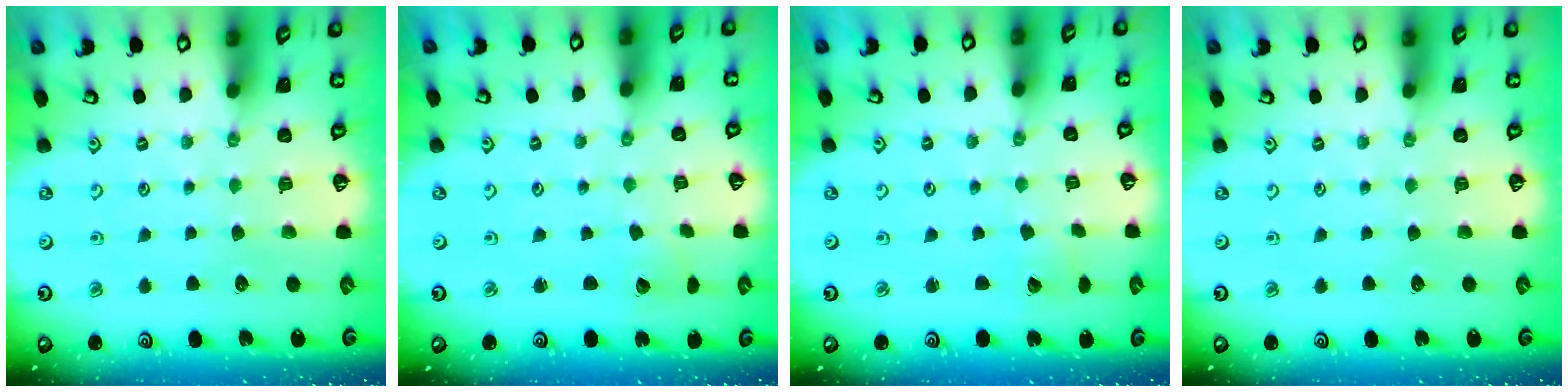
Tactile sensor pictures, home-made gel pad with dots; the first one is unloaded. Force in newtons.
{"total": 2.5, "press": 2.5, "slide": 0.2}
{"total": 2.6, "press": 2.6, "slide": 0.4}
{"total": 0.0}